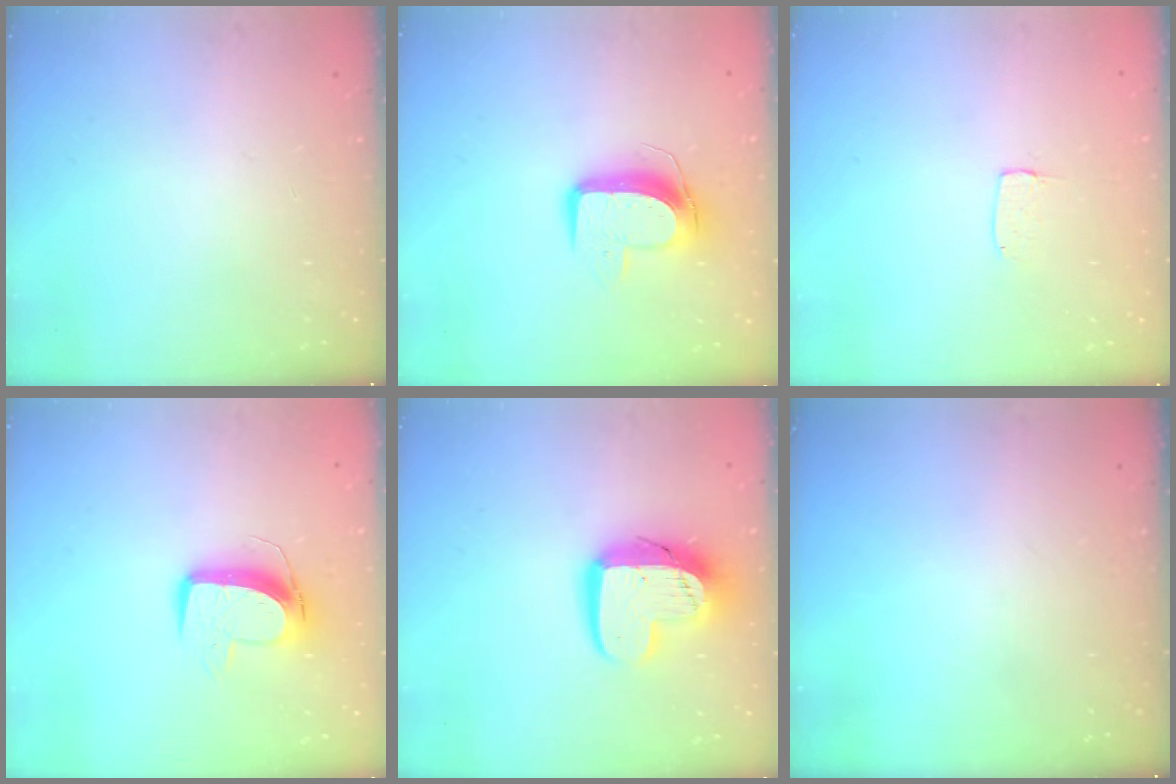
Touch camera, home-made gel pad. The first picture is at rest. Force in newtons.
{"total": 10.2, "press": 10.2, "slide": 0.2}
{"total": 3.2, "press": 3.2, "slide": 0.1}
{"total": 10.3, "press": 10.2, "slide": 1.1}
{"total": 14.4, "press": 14.3, "slide": 1.4}
{"total": 0.0}